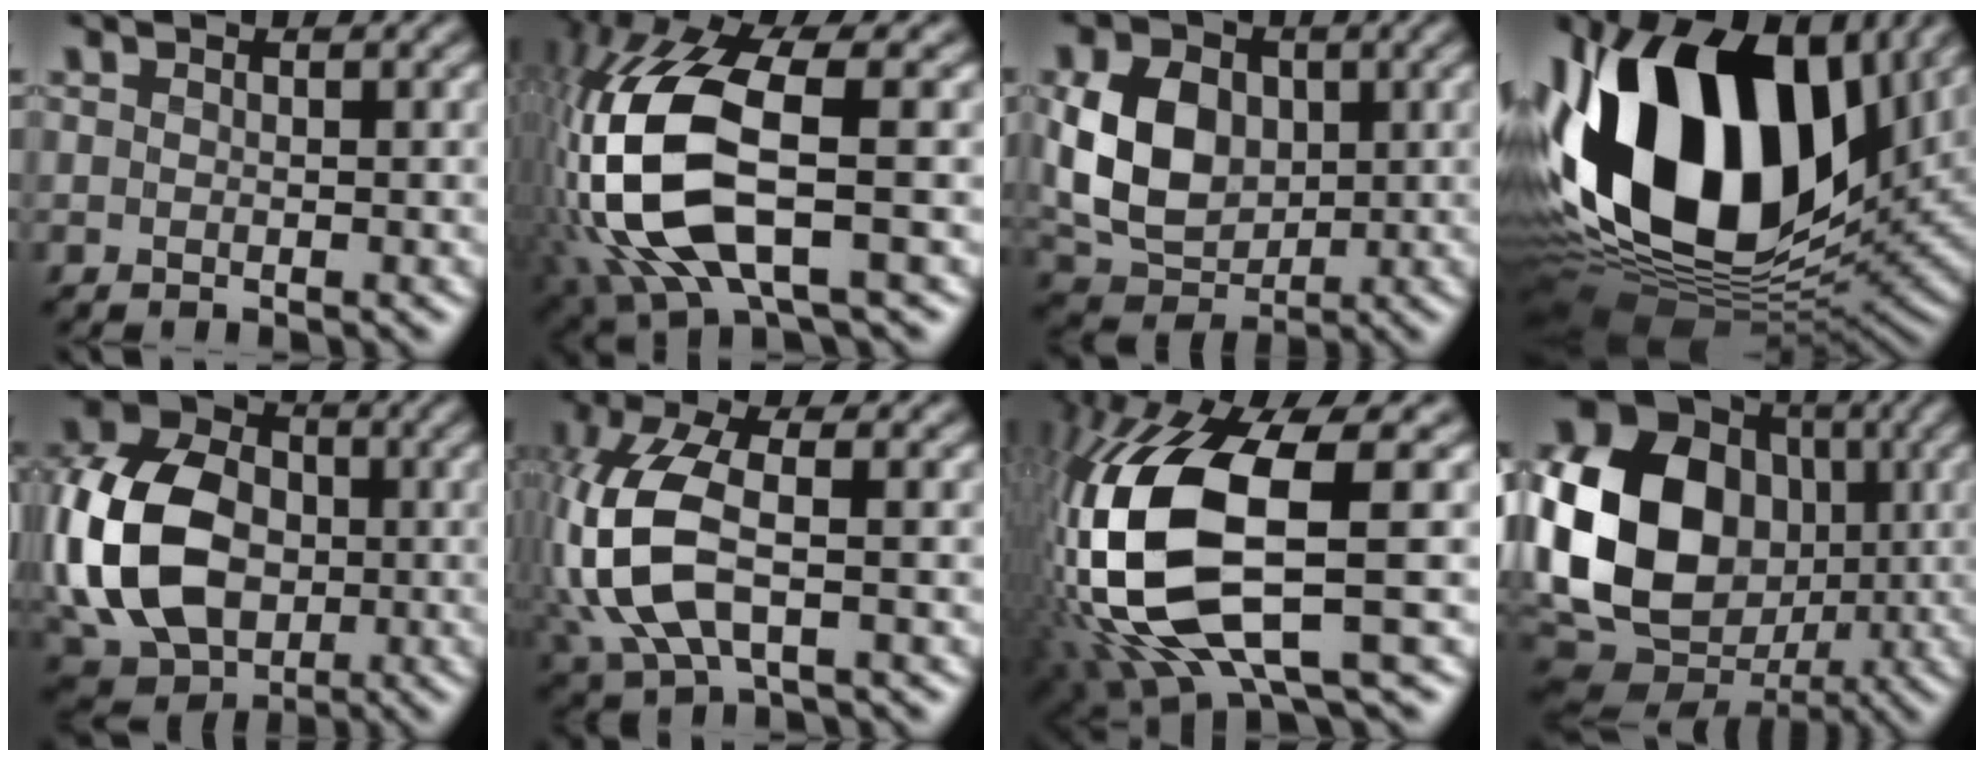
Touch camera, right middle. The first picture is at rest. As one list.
[{"total": 12.4, "force": [-1.7, 5.3, 11.0], "torque": [-0.258, -0.004, -0.032]}, {"total": 6.9, "force": [0.8, 5.3, 4.3], "torque": [-0.100, 0.005, 0.014]}, {"total": 18.3, "force": [4.4, 11.7, 13.3], "torque": [-0.269, 0.009, 0.065]}, {"total": 13.7, "force": [-1.2, 10.4, 8.8], "torque": [-0.216, 0.010, -0.032]}, {"total": 8.1, "force": [-0.4, 4.1, 6.9], "torque": [-0.175, 0.014, -0.012]}, {"total": 13.9, "force": [-1.6, 5.8, 12.5], "torque": [-0.280, -0.008, -0.023]}, {"total": 17.2, "force": [0.1, 14.2, 9.7], "torque": [-0.222, 0.005, 0.004]}]